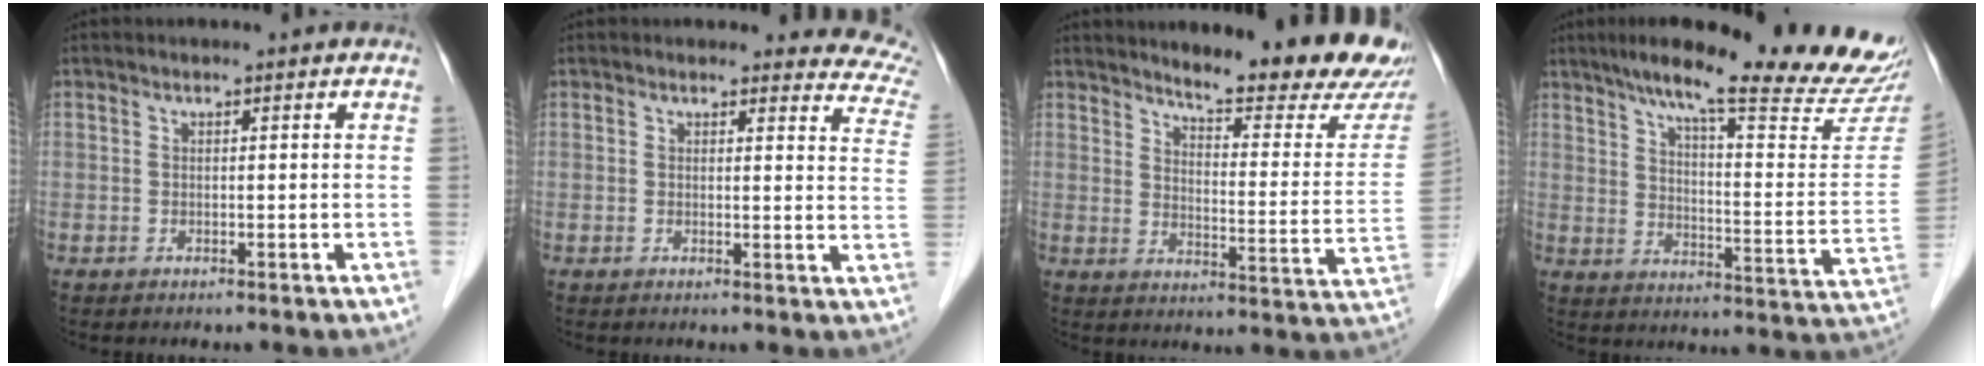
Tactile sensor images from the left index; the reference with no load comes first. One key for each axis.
{"total": 8.7, "fx": 8.1, "fy": 2.6, "fz": 1.6, "tx": 0.025, "ty": -0.043, "tz": 0.045}
{"total": 18.1, "fx": 15.9, "fy": 2.7, "fz": 8.2, "tx": -0.099, "ty": -0.071, "tz": 0.189}
{"total": 26.5, "fx": 22.6, "fy": 1.4, "fz": 13.8, "tx": -0.203, "ty": -0.065, "tz": 0.288}